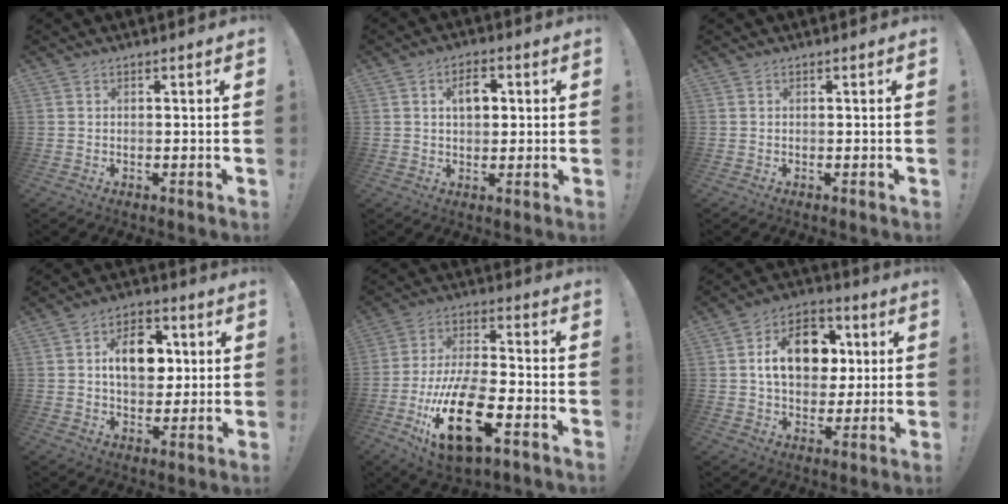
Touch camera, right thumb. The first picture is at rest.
{"total": 5.9, "force": [1.4, 3.8, 4.4], "torque": [-0.053, 0.000, 0.015]}
{"total": 0.0}
{"total": 12.6, "force": [2.0, 8.9, 8.7], "torque": [-0.115, 0.008, 0.037]}
{"total": 21.4, "force": [-8.7, 9.4, 17.1], "torque": [-0.332, 0.044, -0.136]}
{"total": 16.2, "force": [3.4, 11.7, 10.7], "torque": [-0.138, -0.001, 0.065]}